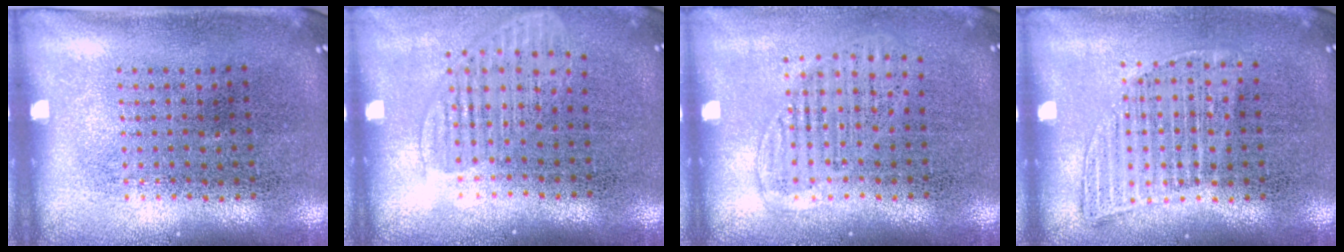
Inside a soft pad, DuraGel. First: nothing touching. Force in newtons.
{"total": 1.6, "press": 1.4, "slide": 0.8}
{"total": 1.3, "press": 1.1, "slide": 0.7}
{"total": 1.2, "press": 1.0, "slide": 0.6}